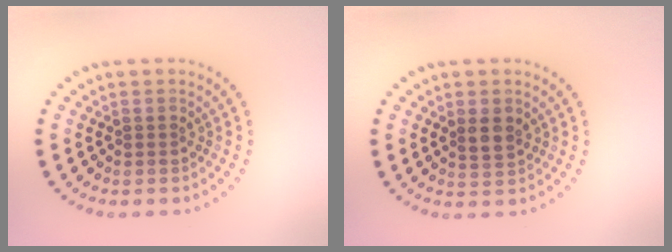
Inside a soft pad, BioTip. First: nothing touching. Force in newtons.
{"total": 1.8, "press": 1.6, "slide": 0.6}